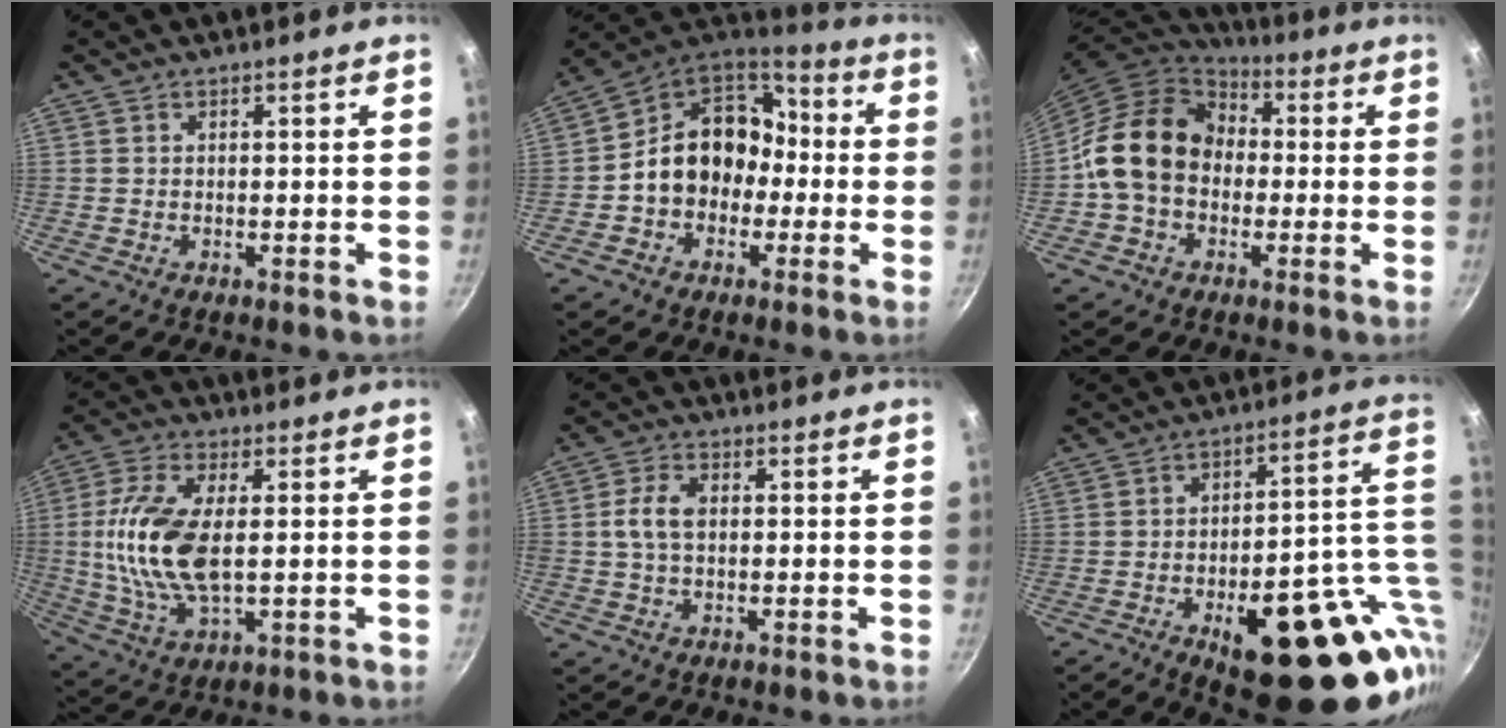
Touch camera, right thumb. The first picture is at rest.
{"total": 15.5, "force": [-1.9, 12.8, 8.5], "torque": [-0.097, 0.063, -0.041]}
{"total": 15.8, "force": [-0.2, 12.6, 9.5], "torque": [-0.132, 0.038, -0.017]}
{"total": 14.2, "force": [0.9, 6.6, 12.5], "torque": [-0.255, -0.001, 0.014]}
{"total": 5.3, "force": [0.5, 3.1, 4.3], "torque": [-0.091, 0.012, 0.005]}
{"total": 26.9, "force": [-6.0, 11.4, 23.6], "torque": [-0.262, 0.013, -0.066]}